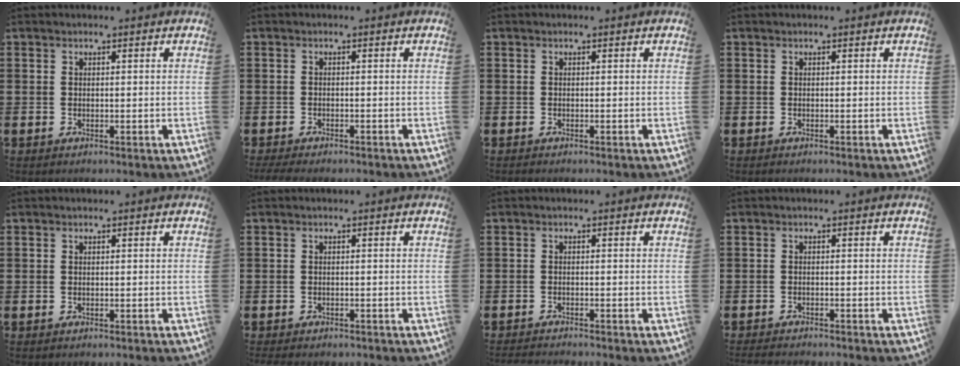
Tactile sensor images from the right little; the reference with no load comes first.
{"total": 1.1, "force": [-1.0, 0.2, 0.5], "torque": [-0.010, 0.000, -0.021]}
{"total": 0.0}
{"total": 0.0}
{"total": 0.0}
{"total": 0.7, "force": [-0.6, 0.1, 0.0], "torque": [-0.001, -0.001, -0.014]}
{"total": 1.0, "force": [-1.0, -0.1, 0.1], "torque": [-0.001, 0.000, -0.021]}
{"total": 1.3, "force": [-1.3, 0.0, 0.0], "torque": [-0.004, 0.001, -0.025]}